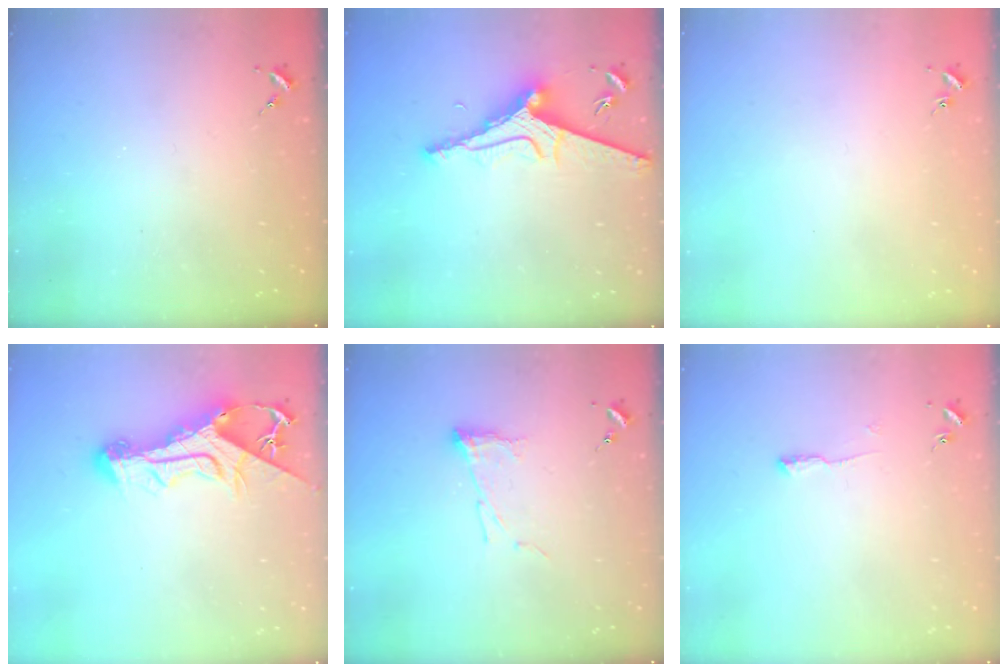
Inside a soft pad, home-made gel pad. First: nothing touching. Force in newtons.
{"total": 10.8, "press": 10.7, "slide": 1.4}
{"total": 0.9, "press": 0.8, "slide": 0.2}
{"total": 14.2, "press": 14.1, "slide": 1.6}
{"total": 7.2, "press": 7.2, "slide": 0.4}
{"total": 6.2, "press": 6.2, "slide": 0.6}